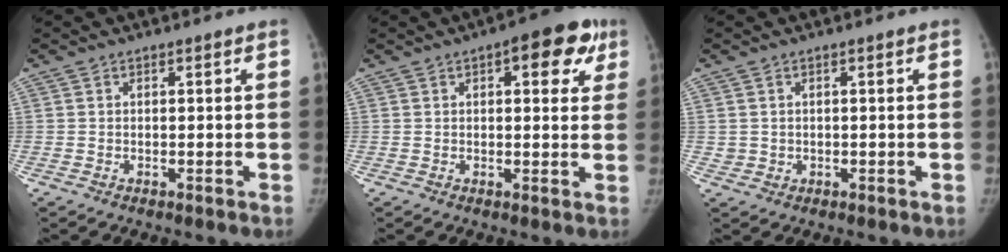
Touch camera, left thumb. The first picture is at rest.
{"total": 9.4, "force": [4.2, 4.3, 7.2], "torque": [-0.048, -0.001, 0.043]}
{"total": 1.5, "force": [0.2, 1.5, 0.3], "torque": [0.002, 0.000, 0.009]}